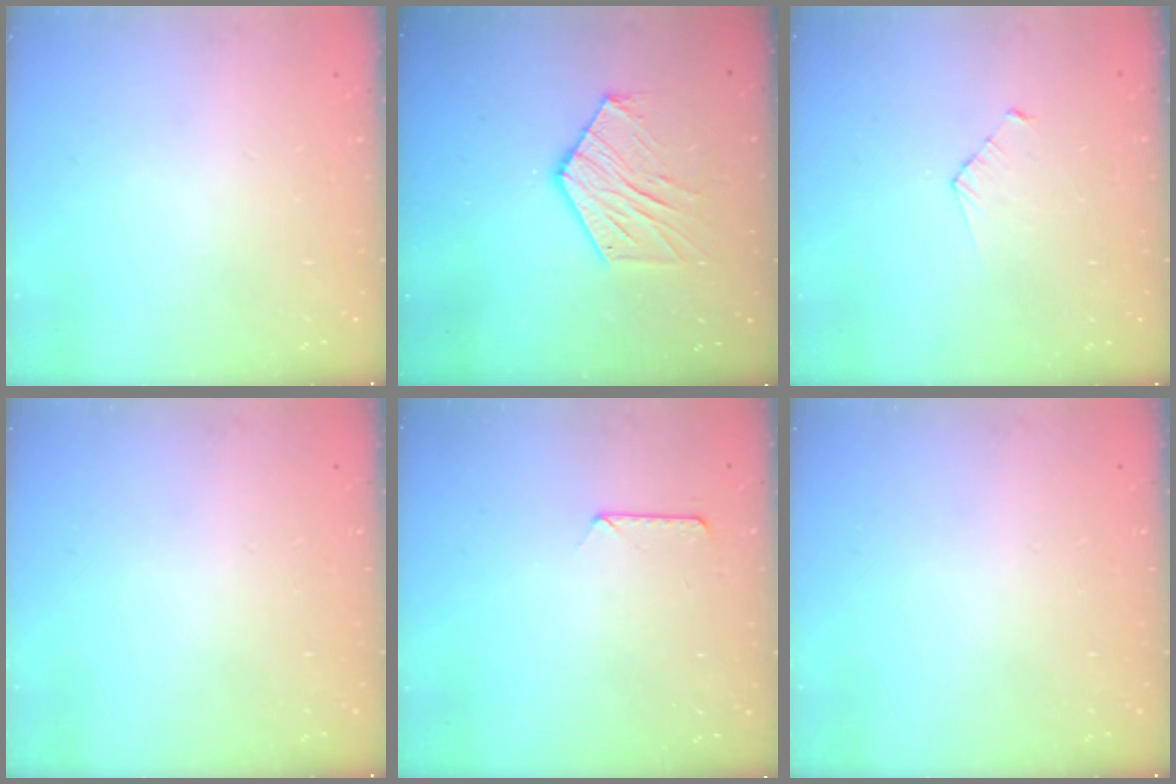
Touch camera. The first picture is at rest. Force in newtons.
{"total": 11.2, "press": 11.1, "slide": 1.0}
{"total": 3.2, "press": 3.2, "slide": 0.3}
{"total": 0.0}
{"total": 7.1, "press": 7.1, "slide": 0.6}
{"total": 0.0}